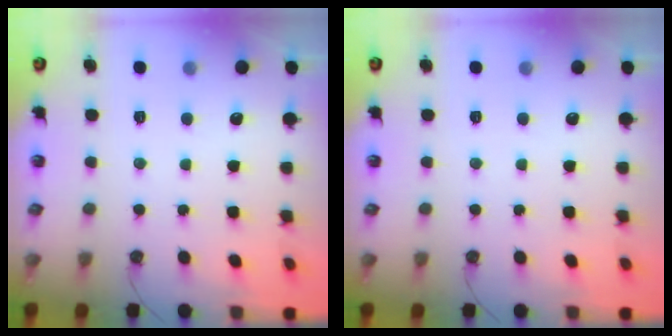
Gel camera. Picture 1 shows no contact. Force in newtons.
{"total": 0.0}